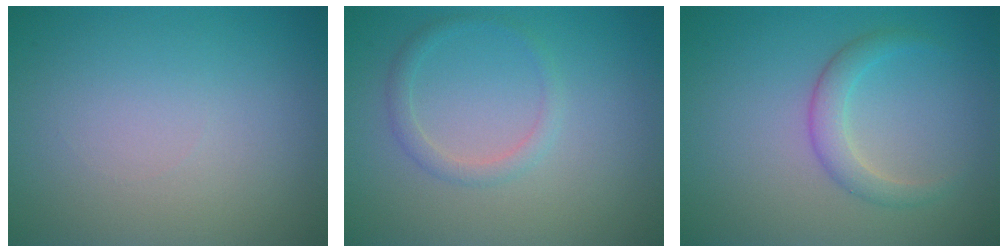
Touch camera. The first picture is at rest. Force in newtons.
{"total": 1.5, "press": 1.5, "slide": 0.0}
{"total": 2.3, "press": 2.3, "slide": 0.1}